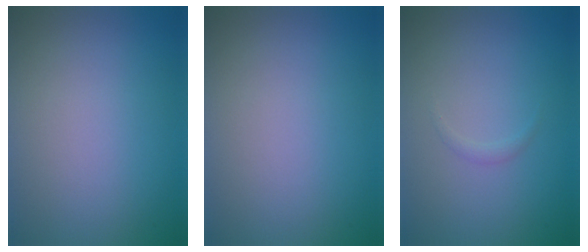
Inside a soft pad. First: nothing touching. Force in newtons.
{"total": 0.0}
{"total": 0.5, "press": 0.5, "slide": 0.0}